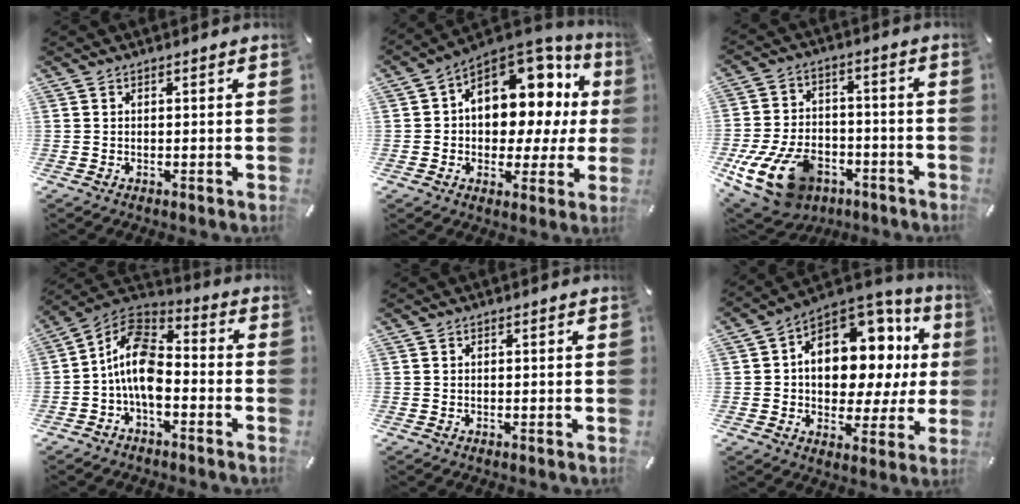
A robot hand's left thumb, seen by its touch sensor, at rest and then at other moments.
{"total": 13.9, "force": [5.5, 9.9, 8.0], "torque": [-0.097, -0.060, 0.098]}
{"total": 17.1, "force": [-8.3, 11.2, 10.0], "torque": [-0.190, 0.046, -0.132]}
{"total": 12.3, "force": [-3.9, 7.4, 9.1], "torque": [-0.200, 0.012, -0.078]}
{"total": 0.0}
{"total": 16.7, "force": [4.2, 11.6, 11.2], "torque": [-0.148, -0.045, 0.069]}